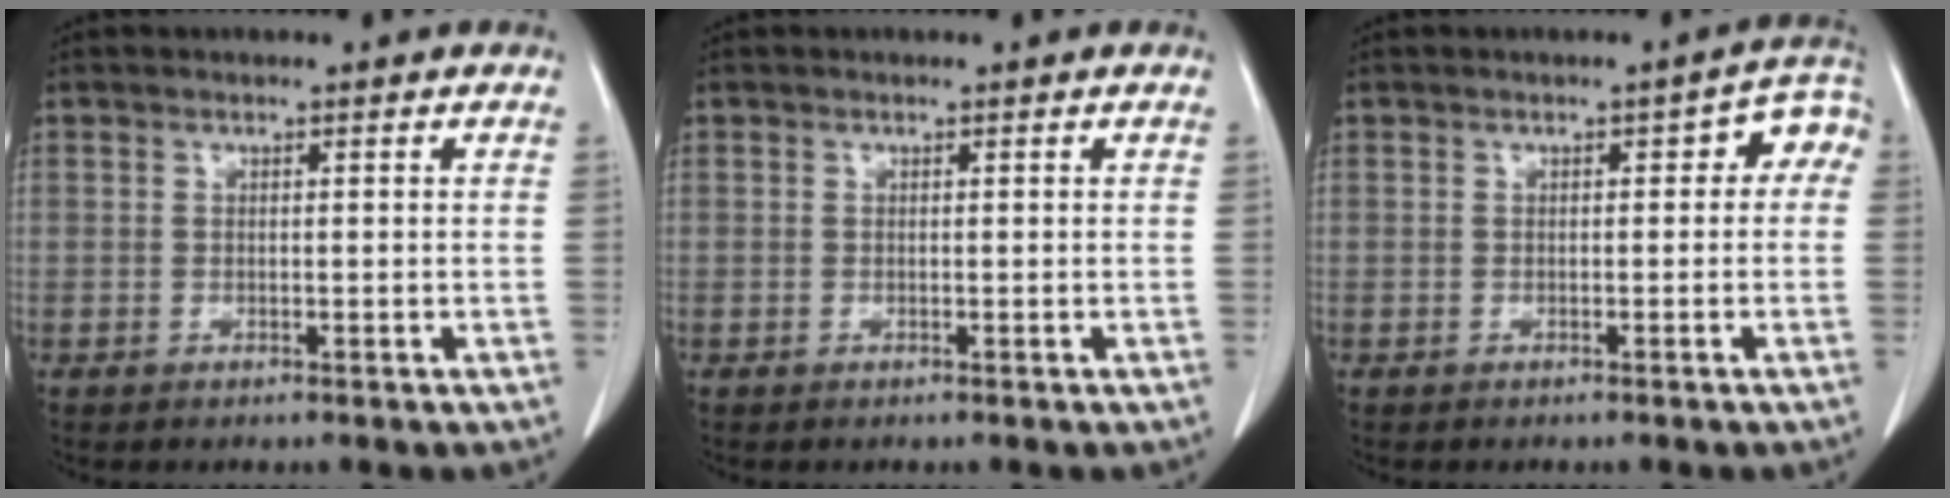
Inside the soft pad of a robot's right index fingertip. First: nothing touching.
{"total": 0.0}
{"total": 4.0, "force": [0.2, 2.1, 3.5], "torque": [-0.030, 0.027, -0.003]}